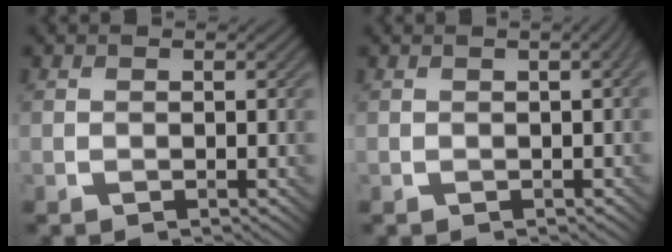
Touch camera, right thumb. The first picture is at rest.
{"total": 1.7, "force": [0.4, 0.3, 1.6], "torque": [-0.021, 0.006, 0.000]}